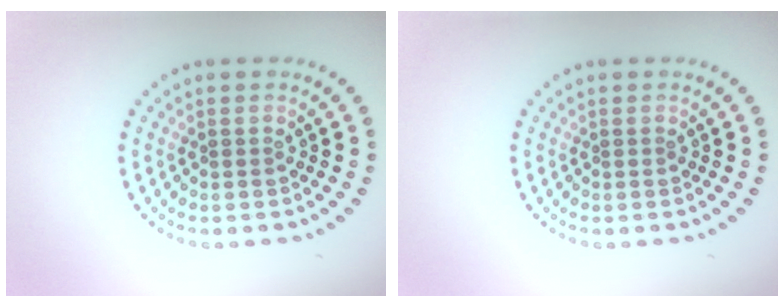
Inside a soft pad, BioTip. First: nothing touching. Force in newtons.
{"total": 0.0}